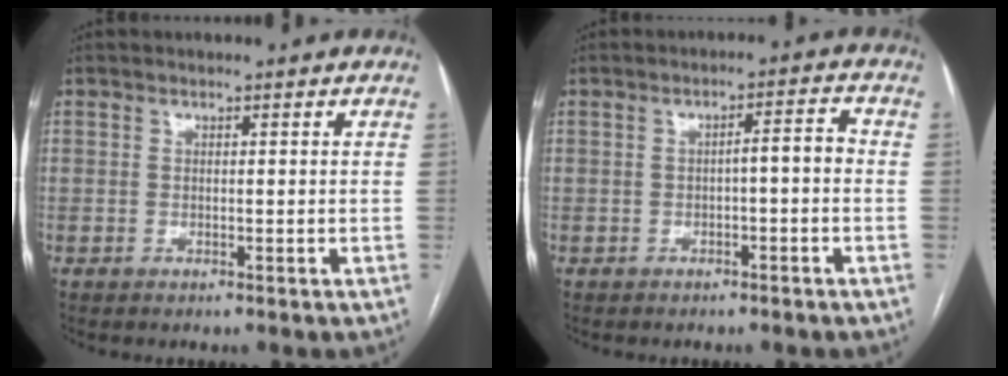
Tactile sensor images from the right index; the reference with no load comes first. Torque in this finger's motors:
{"motor_torque": [0.38, 0.04, 0.19, 0.04]}